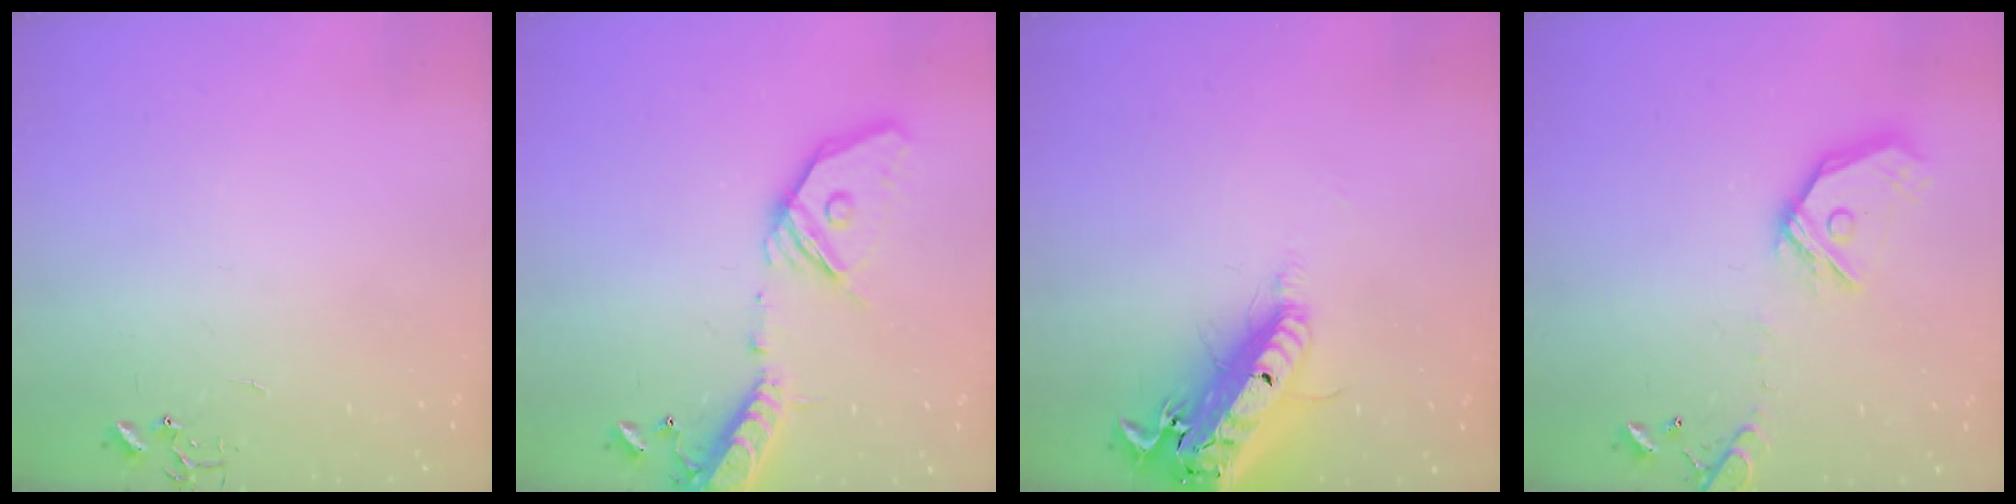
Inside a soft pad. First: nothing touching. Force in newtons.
{"total": 21.3, "press": 20.9, "slide": 4.1}
{"total": 21.6, "press": 21.0, "slide": 5.0}
{"total": 16.5, "press": 16.3, "slide": 2.4}